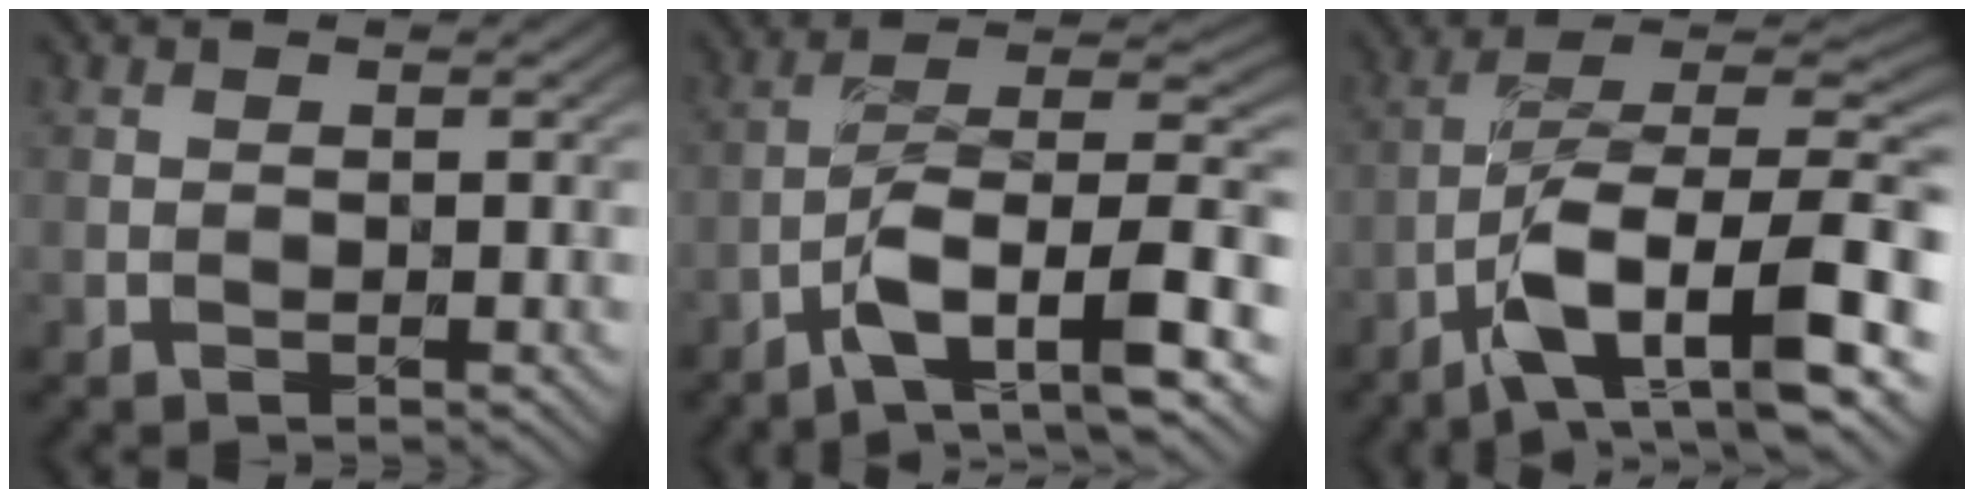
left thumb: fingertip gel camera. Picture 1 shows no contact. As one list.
[{"total": 11.3, "force": [-5.2, 4.0, 9.2], "torque": [-0.161, -0.001, -0.098]}, {"total": 13.0, "force": [-5.3, 4.8, 10.9], "torque": [-0.178, 0.002, -0.103]}]